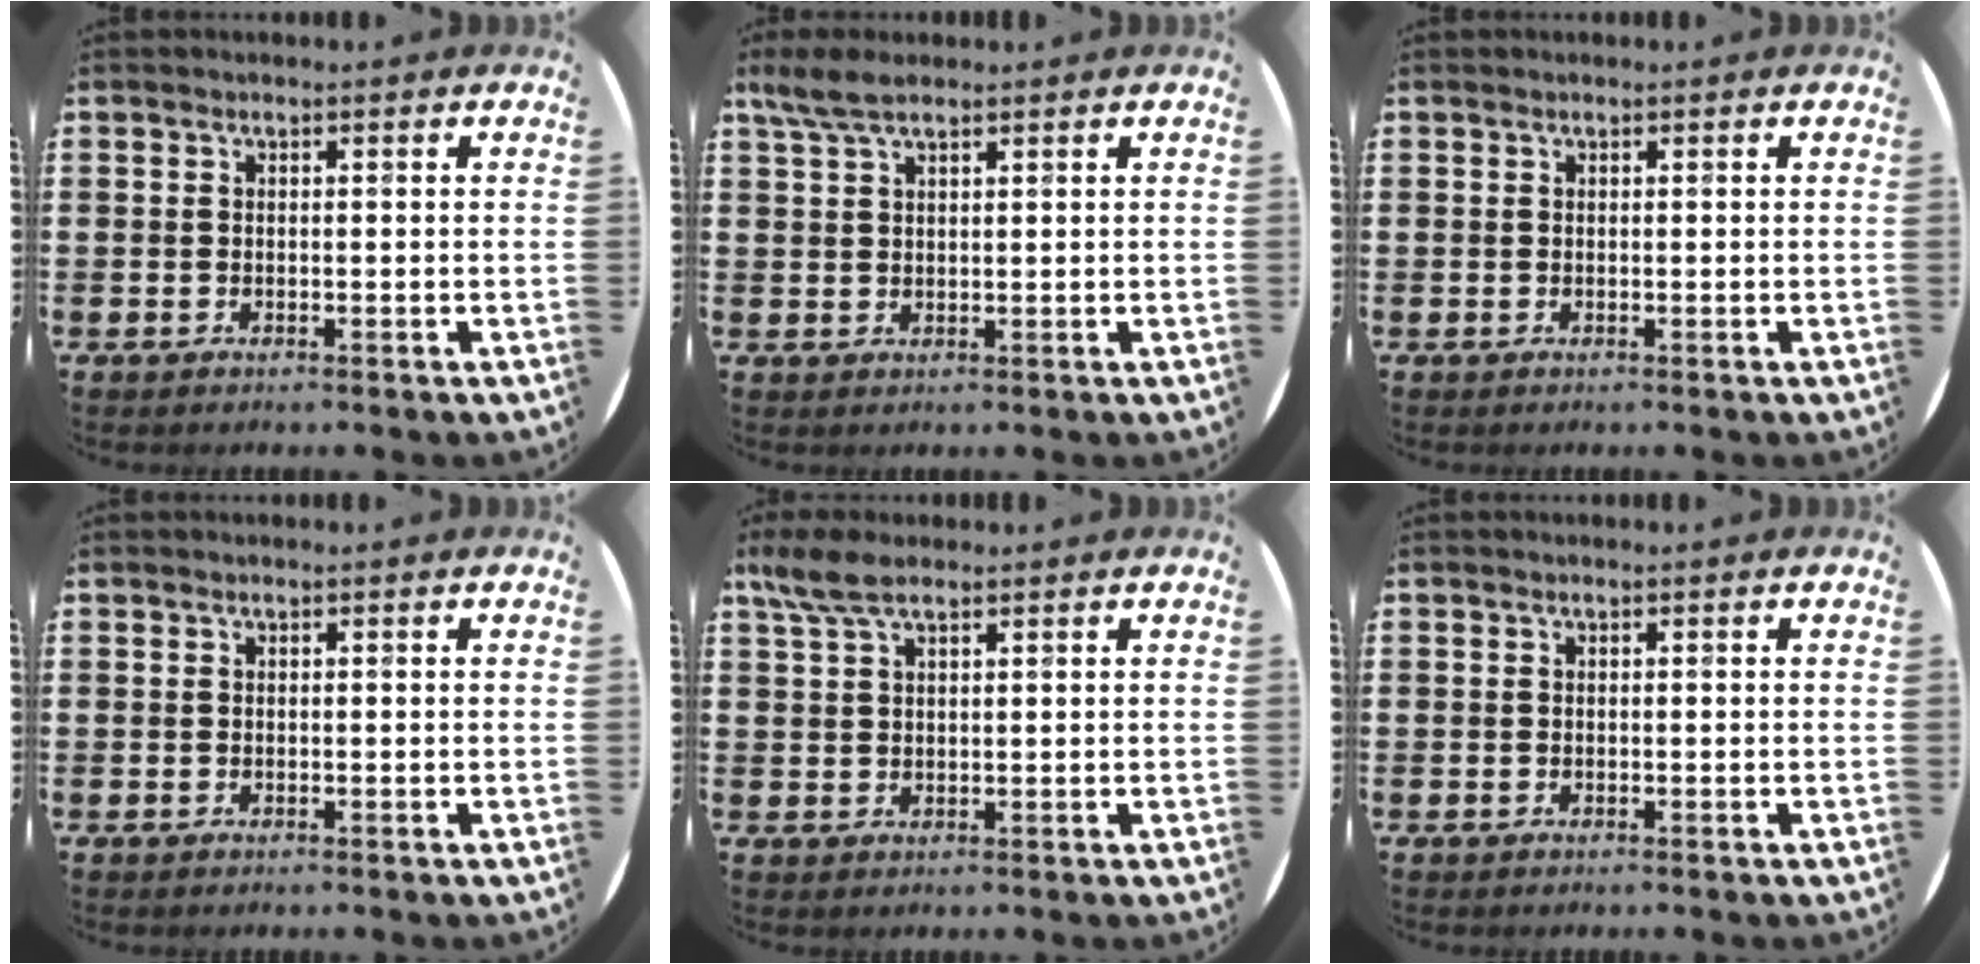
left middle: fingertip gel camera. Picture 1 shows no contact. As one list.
[{"total": 3.7, "force": [2.8, 1.0, 2.2], "torque": [-0.049, 0.006, 0.051]}, {"total": 0.0}, {"total": 0.0}, {"total": 4.5, "force": [3.1, 1.4, 2.8], "torque": [-0.062, 0.005, 0.057]}, {"total": 0.0}]